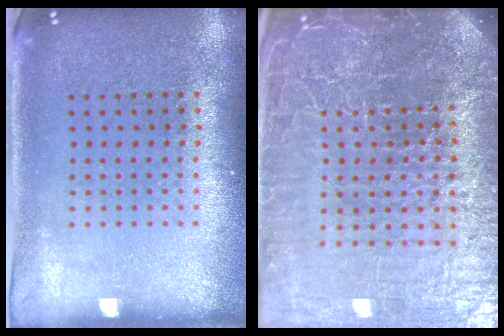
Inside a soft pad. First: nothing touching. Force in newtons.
{"total": 7.0, "press": 6.1, "slide": 3.4}